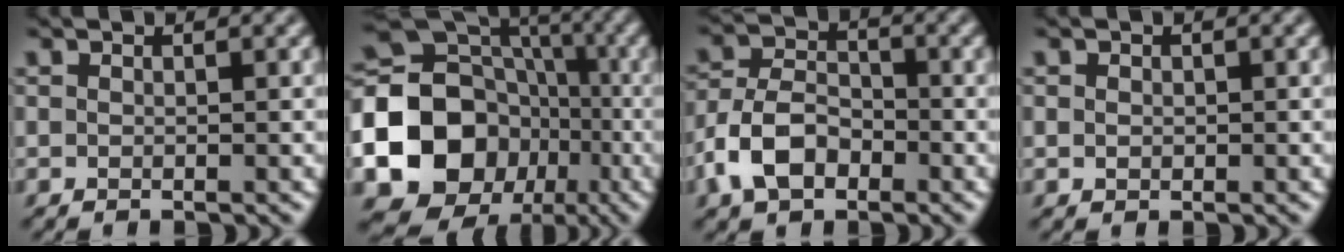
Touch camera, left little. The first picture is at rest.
{"total": 19.9, "force": [-5.2, 17.3, 8.1], "torque": [-0.179, -0.012, -0.116]}
{"total": 5.5, "force": [-2.7, 3.5, 3.2], "torque": [-0.066, 0.003, -0.058]}
{"total": 0.7, "force": [0.0, 0.6, 0.2], "torque": [-0.002, -0.001, 0.000]}